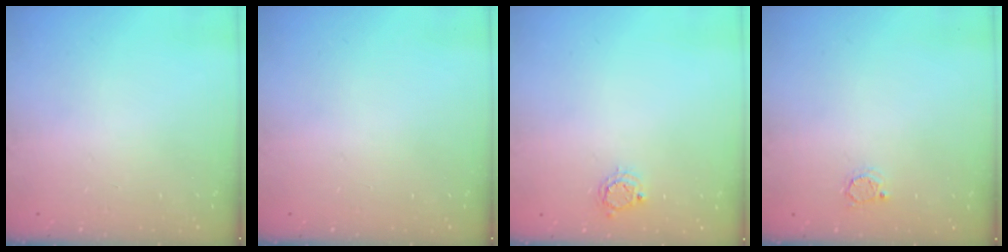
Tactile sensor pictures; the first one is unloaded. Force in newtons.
{"total": 0.0}
{"total": 4.5, "press": 4.4, "slide": 0.2}
{"total": 2.0, "press": 2.0, "slide": 0.4}